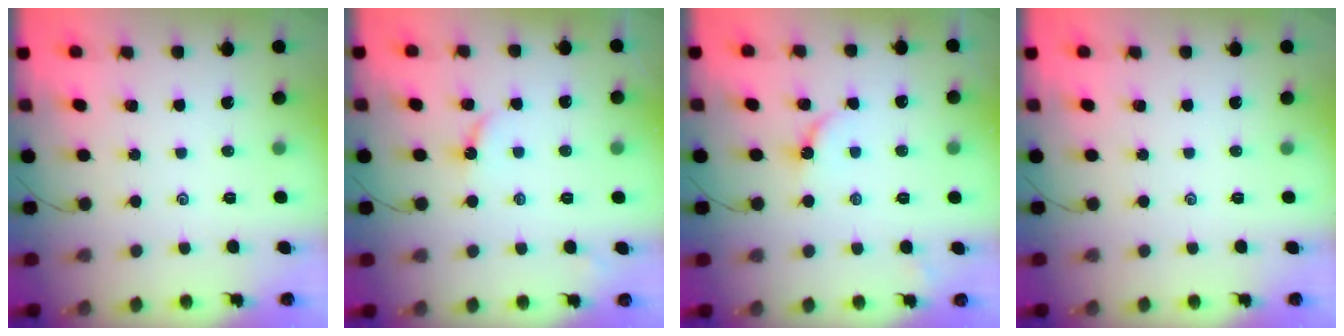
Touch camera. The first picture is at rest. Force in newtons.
{"total": 2.6, "press": 2.6, "slide": 0.3}
{"total": 3.7, "press": 3.7, "slide": 0.4}
{"total": 0.0}